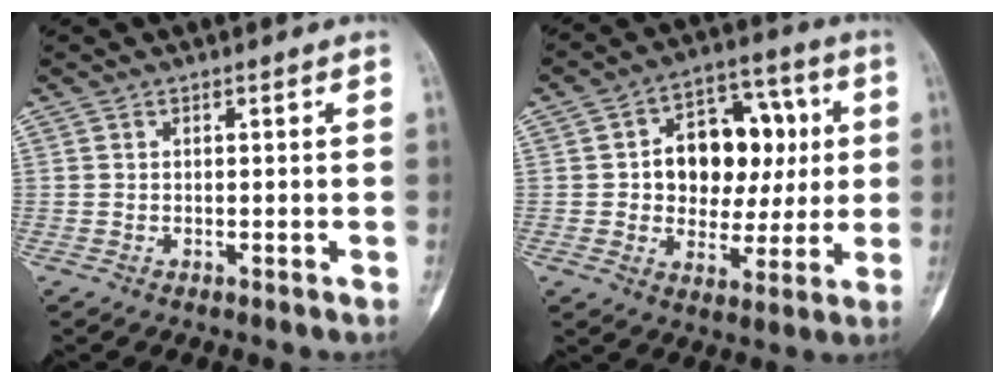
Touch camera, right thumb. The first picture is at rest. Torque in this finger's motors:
{"motor_torque": [0.18, 0.34, 0.24, -0.12, 0.06]}